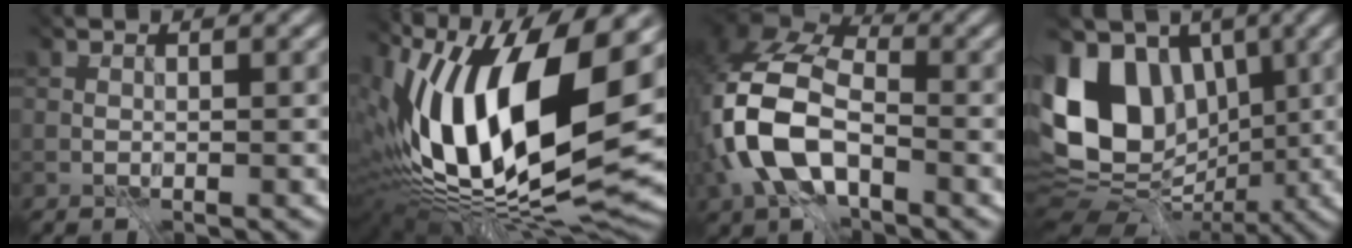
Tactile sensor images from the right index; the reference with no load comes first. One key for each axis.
{"total": 16.4, "fx": -0.4, "fy": 6.5, "fz": 15.1, "tx": -0.287, "ty": -0.012, "tz": 0.006}
{"total": 10.0, "fx": -4.2, "fy": 5.1, "fz": 7.5, "tx": -0.201, "ty": -0.012, "tz": -0.073}
{"total": 11.2, "fx": -0.1, "fy": 8.7, "fz": 7.1, "tx": -0.153, "ty": 0.005, "tz": 0.008}